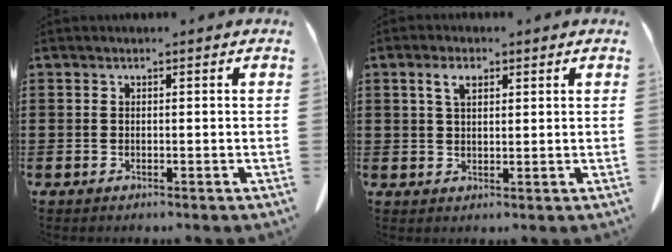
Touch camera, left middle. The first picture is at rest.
{"total": 3.2, "force": [1.7, 1.3, 2.4], "torque": [-0.045, 0.006, 0.028]}